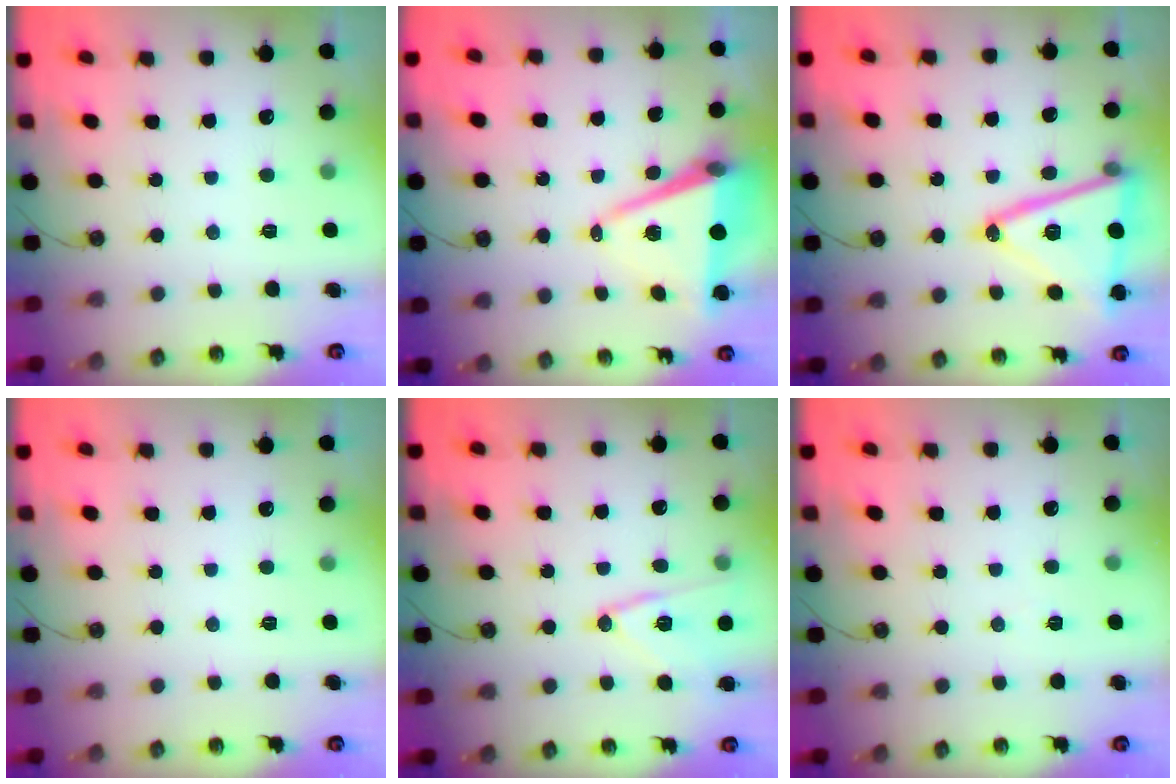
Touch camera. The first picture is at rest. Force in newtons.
{"total": 10.2, "press": 9.4, "slide": 4.0}
{"total": 21.3, "press": 21.1, "slide": 3.3}
{"total": 4.3, "press": 0.3, "slide": 4.3}
{"total": 12.2, "press": 12.0, "slide": 2.3}
{"total": 3.9, "press": 2.3, "slide": 3.2}